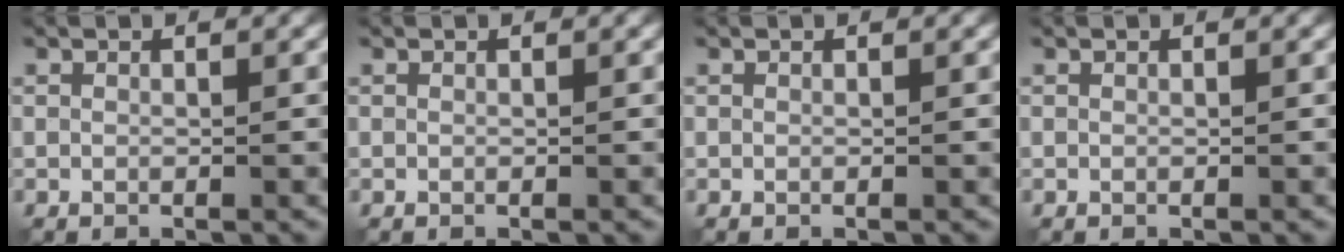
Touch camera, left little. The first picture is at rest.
{"total": 0.0}
{"total": 0.0}
{"total": 0.0}